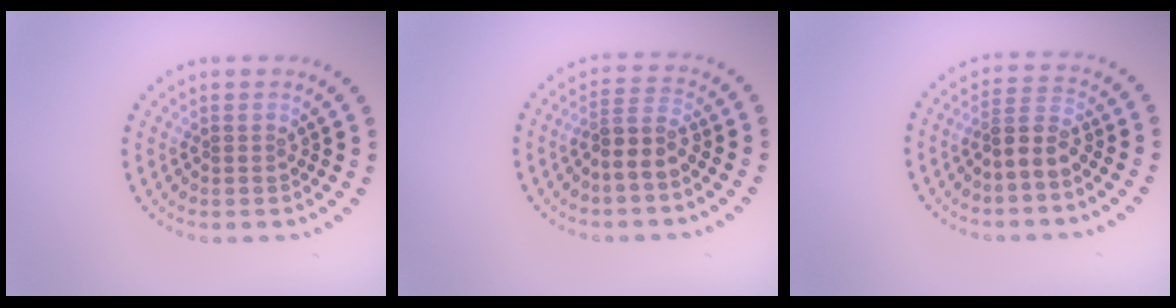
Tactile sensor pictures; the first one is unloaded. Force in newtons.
{"total": 2.7, "press": 2.1, "slide": 1.7}
{"total": 2.6, "press": 2.3, "slide": 1.2}